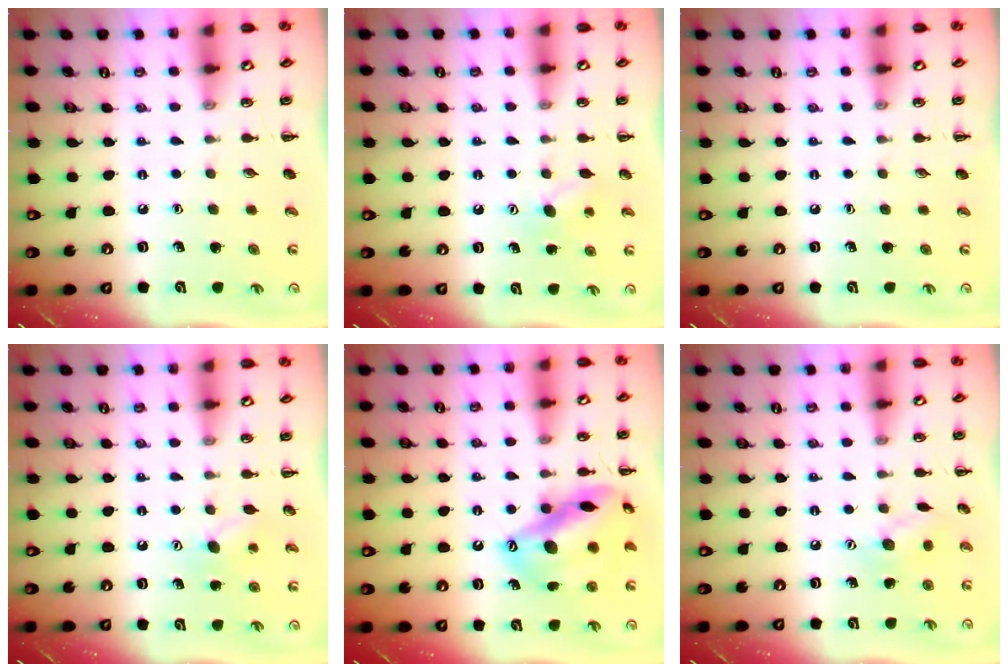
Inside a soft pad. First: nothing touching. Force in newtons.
{"total": 7.3, "press": 7.1, "slide": 1.6}
{"total": 0.0}
{"total": 7.3, "press": 7.1, "slide": 1.6}
{"total": 18.6, "press": 18.6, "slide": 1.6}
{"total": 7.8, "press": 7.7, "slide": 1.2}